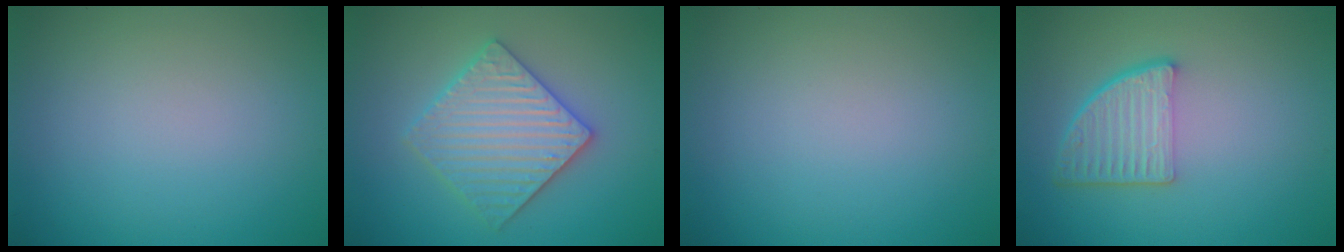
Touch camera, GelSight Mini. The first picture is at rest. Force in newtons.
{"total": 5.7, "press": 5.6, "slide": 1.1}
{"total": 0.0}
{"total": 4.8, "press": 3.5, "slide": 3.3}